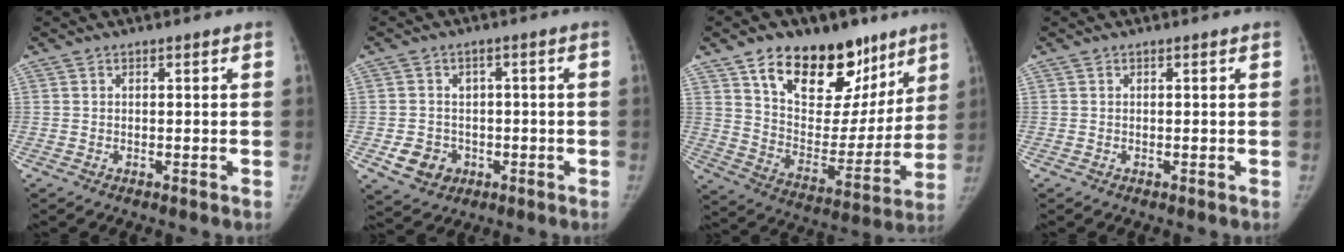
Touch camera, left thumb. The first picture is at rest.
{"total": 6.7, "force": [-1.9, 6.0, 2.3], "torque": [-0.010, 0.009, -0.021]}
{"total": 24.1, "force": [14.6, 13.6, 13.5], "torque": [-0.152, -0.052, 0.238]}
{"total": 0.0}